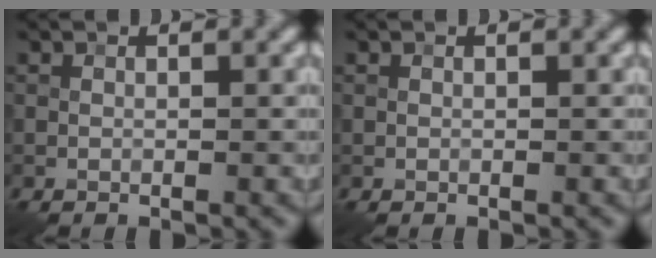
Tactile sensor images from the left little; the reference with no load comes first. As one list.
[{"total": 0.0}]